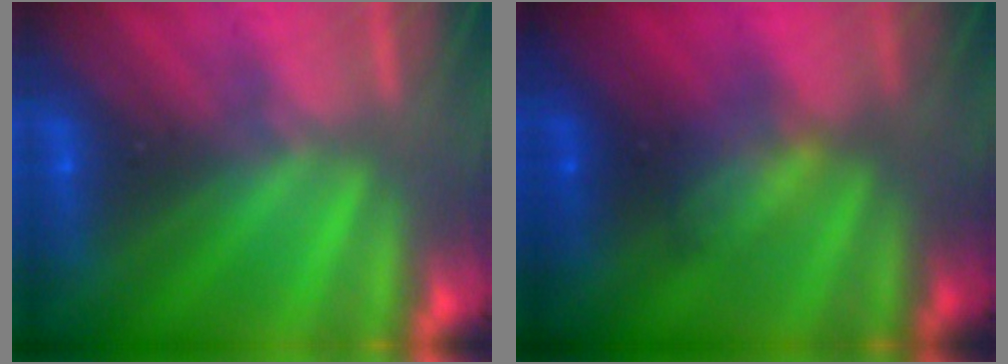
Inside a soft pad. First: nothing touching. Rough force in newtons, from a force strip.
{"total": 2.3}